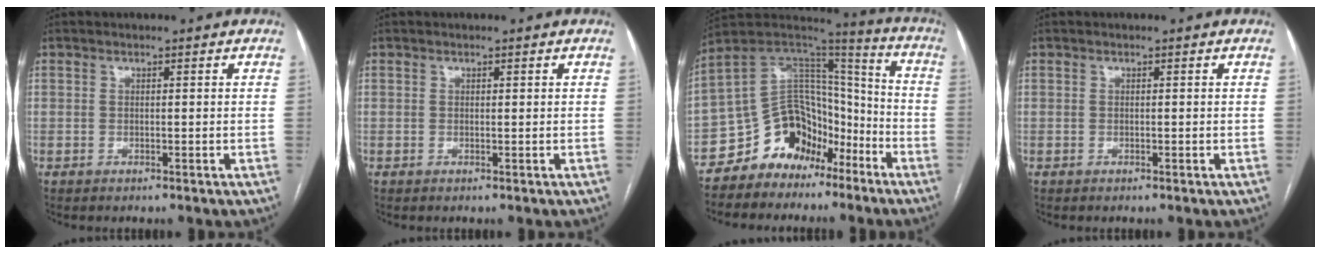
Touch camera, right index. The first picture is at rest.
{"total": 0.0}
{"total": 13.8, "force": [-9.1, 9.2, 4.7], "torque": [-0.081, 0.079, -0.160]}
{"total": 0.0}